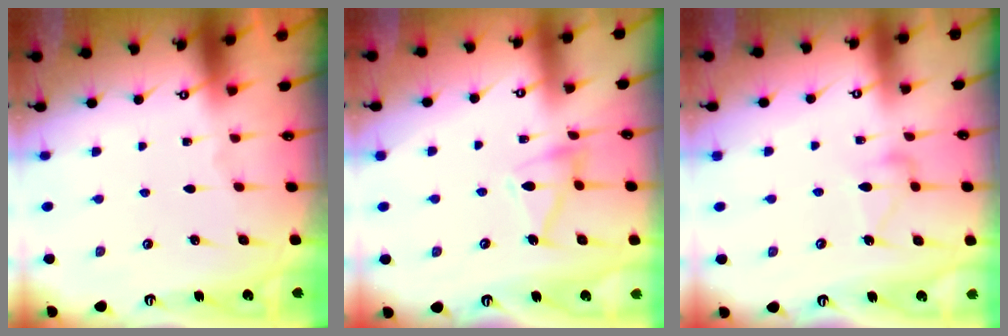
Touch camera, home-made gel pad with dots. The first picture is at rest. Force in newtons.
{"total": 10.5, "press": 10.4, "slide": 0.8}
{"total": 7.9, "press": 7.9, "slide": 0.3}